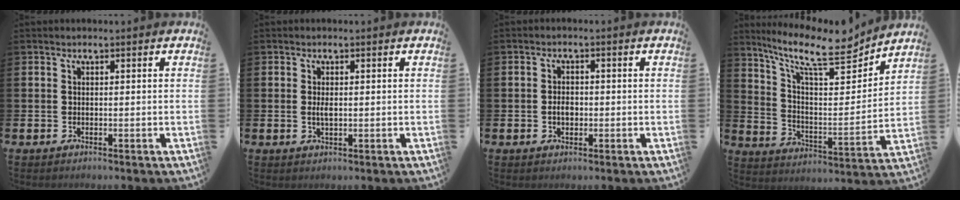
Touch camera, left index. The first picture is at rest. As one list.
[{"total": 1.5, "force": [0.1, 0.6, 1.4], "torque": [-0.016, -0.002, -0.002]}, {"total": 2.3, "force": [-0.3, 1.6, 1.6], "torque": [-0.013, -0.002, -0.013]}, {"total": 11.6, "force": [9.2, 3.2, 6.4], "torque": [-0.132, -0.064, 0.151]}]